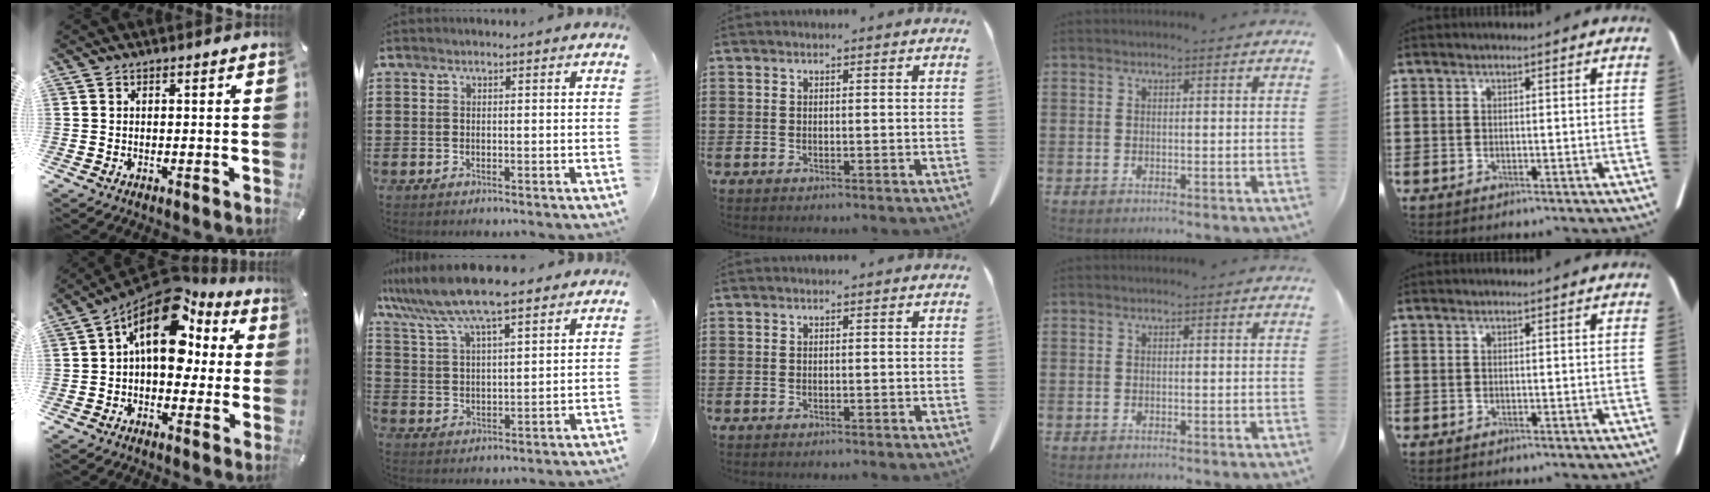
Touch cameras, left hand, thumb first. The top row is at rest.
{"thumb": {"total": 17.0, "force": [5.4, 10.4, 12.3], "torque": [-0.188, -0.034, 0.089]}, "index": {"total": 9.5, "force": [8.0, 1.2, 5.1], "torque": [-0.125, -0.024, 0.140]}}